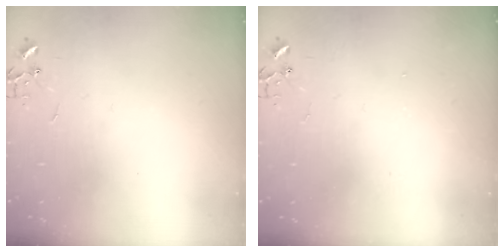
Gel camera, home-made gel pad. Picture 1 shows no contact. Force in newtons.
{"total": 1.3, "press": 1.2, "slide": 0.1}